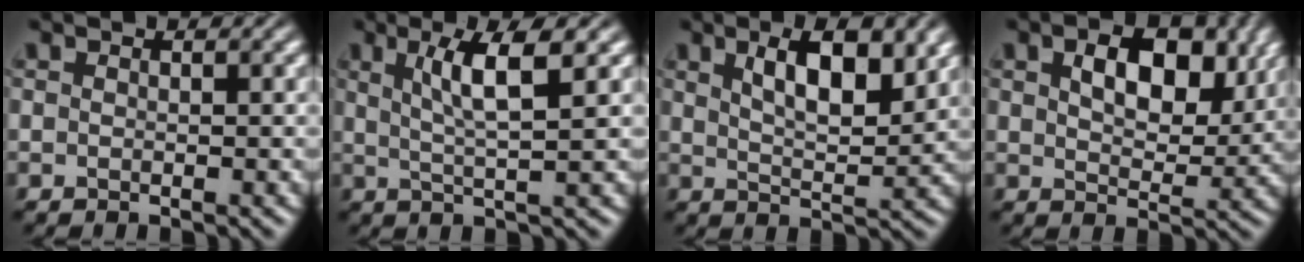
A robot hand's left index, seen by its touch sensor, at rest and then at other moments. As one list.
[{"total": 4.8, "force": [1.8, 0.8, 4.3], "torque": [-0.074, -0.001, 0.033]}, {"total": 6.1, "force": [2.9, 2.1, 4.9], "torque": [-0.078, -0.002, 0.048]}, {"total": 6.7, "force": [2.6, 3.8, 4.9], "torque": [-0.081, -0.005, 0.040]}]